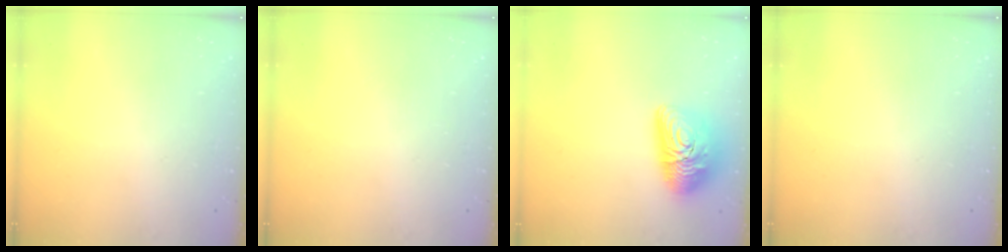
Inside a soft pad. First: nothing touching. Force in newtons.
{"total": 0.0}
{"total": 14.2, "press": 14.1, "slide": 0.9}
{"total": 0.0}